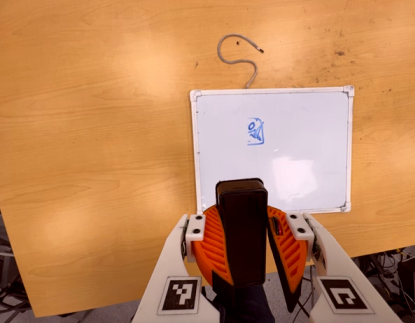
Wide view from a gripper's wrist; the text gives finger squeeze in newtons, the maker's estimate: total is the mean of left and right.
{"total": 11.0, "left": 10.8, "right": 11.1}